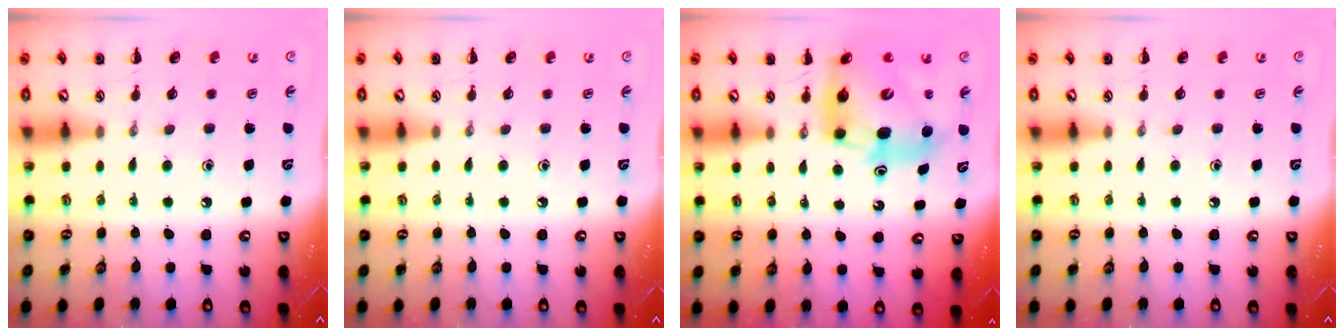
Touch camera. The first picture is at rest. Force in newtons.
{"total": 0.0}
{"total": 14.1, "press": 13.5, "slide": 4.2}
{"total": 0.0}